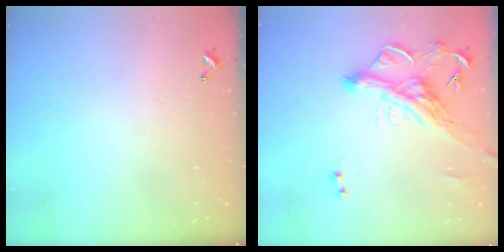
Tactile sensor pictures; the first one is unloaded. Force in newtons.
{"total": 6.5, "press": 6.3, "slide": 1.6}